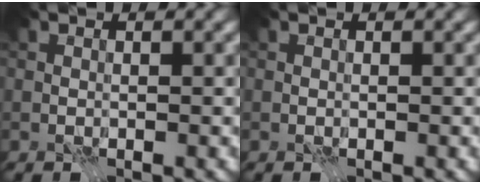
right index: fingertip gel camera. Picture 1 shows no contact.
{"total": 0.0}